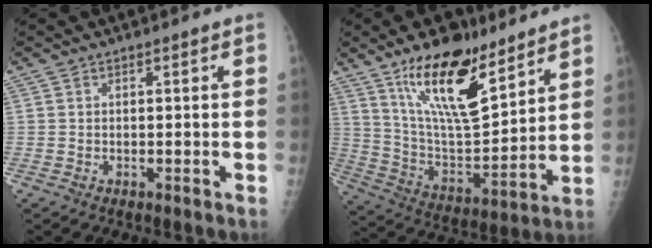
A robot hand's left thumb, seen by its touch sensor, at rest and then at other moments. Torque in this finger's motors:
{"motor_torque": [0.63, 0.51, 1.48, -1.29, 0.19]}